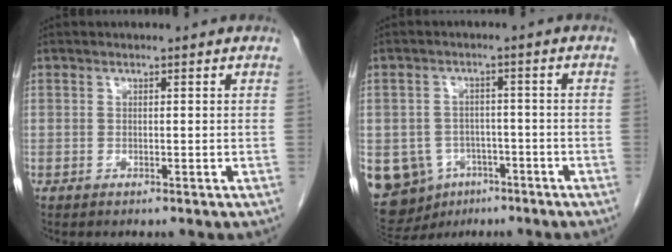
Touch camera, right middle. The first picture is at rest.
{"total": 13.7, "force": [-5.8, 11.4, 4.9], "torque": [-0.130, 0.012, -0.076]}